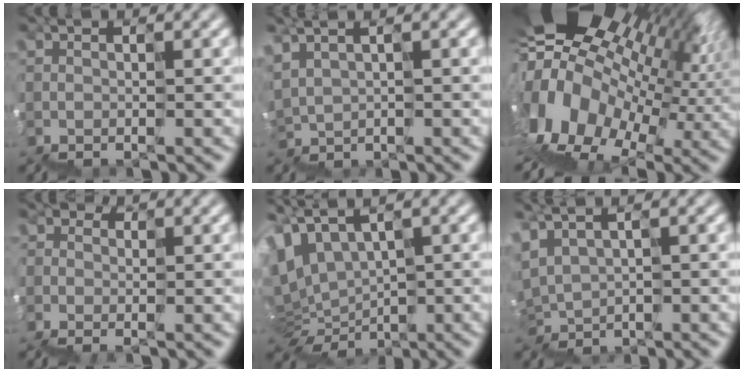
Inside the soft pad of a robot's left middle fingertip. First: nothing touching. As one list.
[{"total": 1.7, "force": [1.7, 0.4, -0.1], "torque": [-0.039, 0.009, 0.043]}, {"total": 16.1, "force": [1.8, 11.4, 11.2], "torque": [-0.210, 0.007, 0.047]}, {"total": 1.1, "force": [-0.8, 0.8, 0.1], "torque": [-0.022, -0.001, -0.012]}, {"total": 4.5, "force": [0.7, 2.8, 3.5], "torque": [-0.110, 0.002, 0.032]}, {"total": 1.8, "force": [1.6, 0.7, -0.2], "torque": [-0.043, 0.010, 0.038]}]